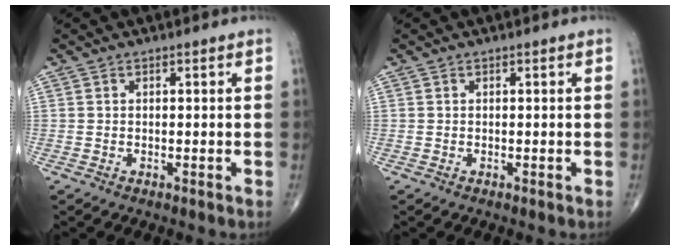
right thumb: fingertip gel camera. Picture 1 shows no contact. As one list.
[{"total": 0.0}]